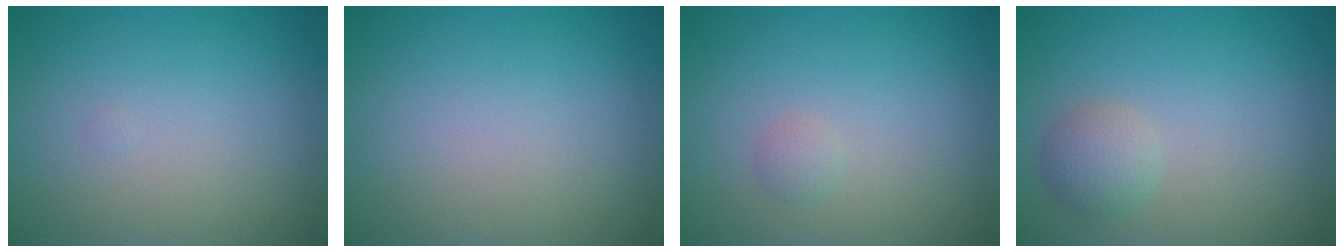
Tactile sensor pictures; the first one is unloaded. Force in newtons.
{"total": 0.0}
{"total": 0.7, "press": 0.7, "slide": 0.0}
{"total": 2.1, "press": 2.1, "slide": 0.0}